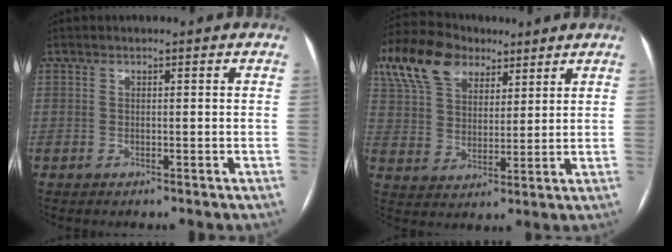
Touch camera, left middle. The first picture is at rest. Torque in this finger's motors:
{"motor_torque": [1.26, -0.88, 0.19, 0.05]}